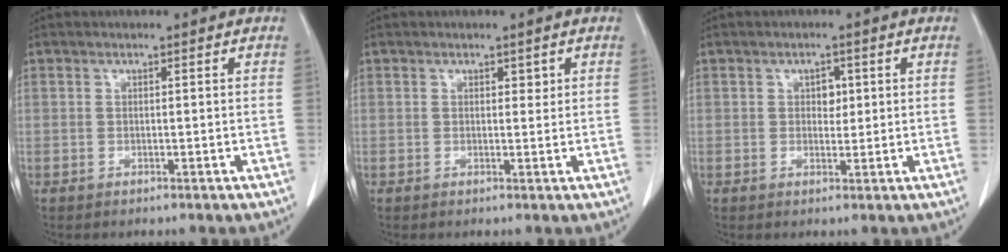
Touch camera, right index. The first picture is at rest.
{"total": 1.2, "force": [0.7, 0.7, 0.7], "torque": [-0.005, -0.003, 0.010]}
{"total": 2.2, "force": [0.6, 1.6, 1.4], "torque": [-0.016, 0.000, 0.009]}